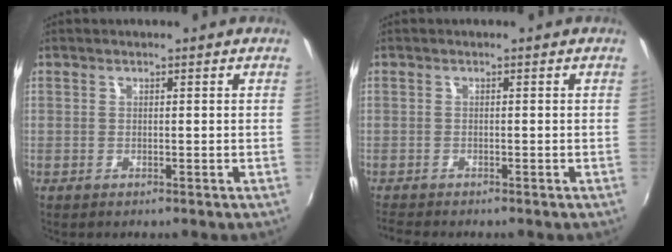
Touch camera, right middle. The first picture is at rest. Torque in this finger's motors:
{"motor_torque": [0.33, -0.41, 0.04, 0.03]}